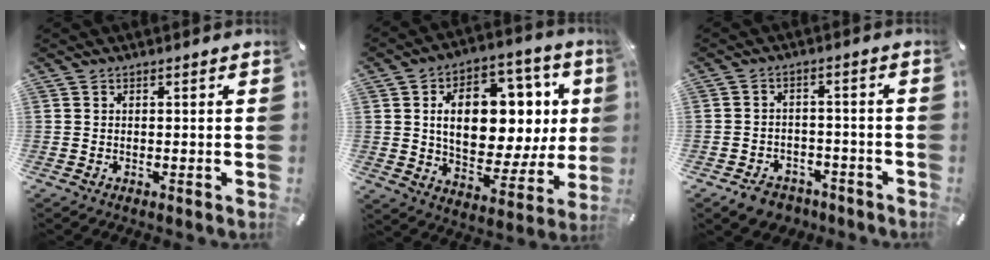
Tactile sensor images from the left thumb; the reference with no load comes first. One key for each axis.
{"total": 18.4, "fx": 4.4, "fy": 12.1, "fz": 13.2, "tx": -0.193, "ty": -0.021, "tz": 0.079}
{"total": 5.2, "fx": -3.8, "fy": 3.3, "fz": 1.2, "tx": -0.019, "ty": 0.026, "tz": -0.069}